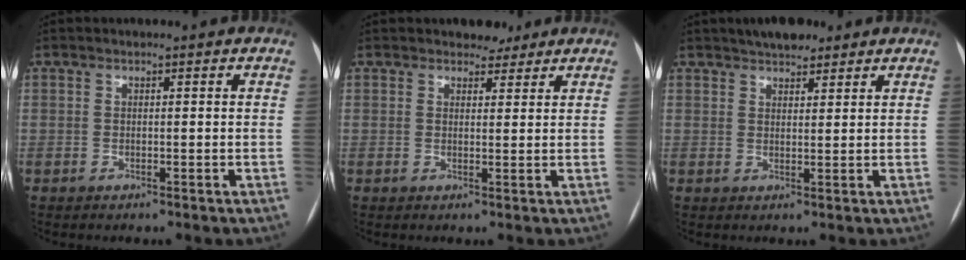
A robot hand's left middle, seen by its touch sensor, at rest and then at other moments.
{"total": 2.8, "force": [2.3, 1.5, 0.3], "torque": [-0.002, 0.000, 0.030]}
{"total": 5.0, "force": [4.0, 1.9, 2.2], "torque": [-0.035, 0.016, 0.065]}